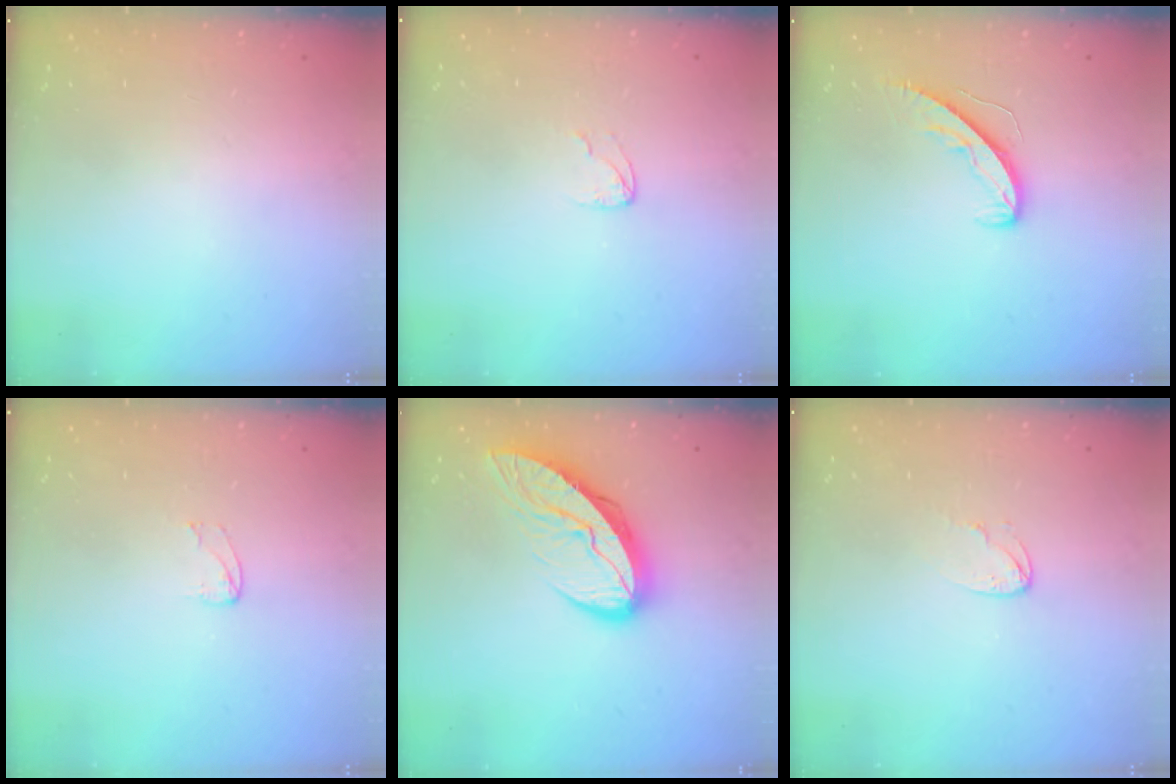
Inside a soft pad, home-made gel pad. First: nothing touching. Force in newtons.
{"total": 3.0, "press": 3.0, "slide": 0.2}
{"total": 6.8, "press": 6.8, "slide": 0.5}
{"total": 2.9, "press": 2.9, "slide": 0.2}
{"total": 12.5, "press": 12.5, "slide": 1.2}
{"total": 4.2, "press": 4.2, "slide": 0.4}